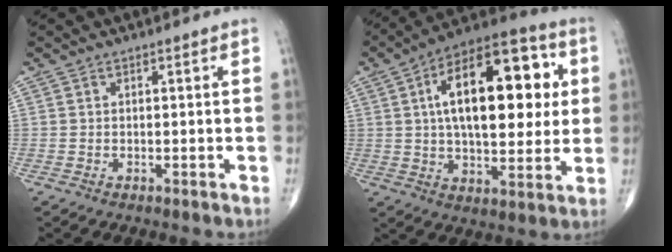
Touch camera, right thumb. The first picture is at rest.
{"total": 23.9, "force": [4.6, 11.7, 20.3], "torque": [-0.286, 0.009, 0.061]}